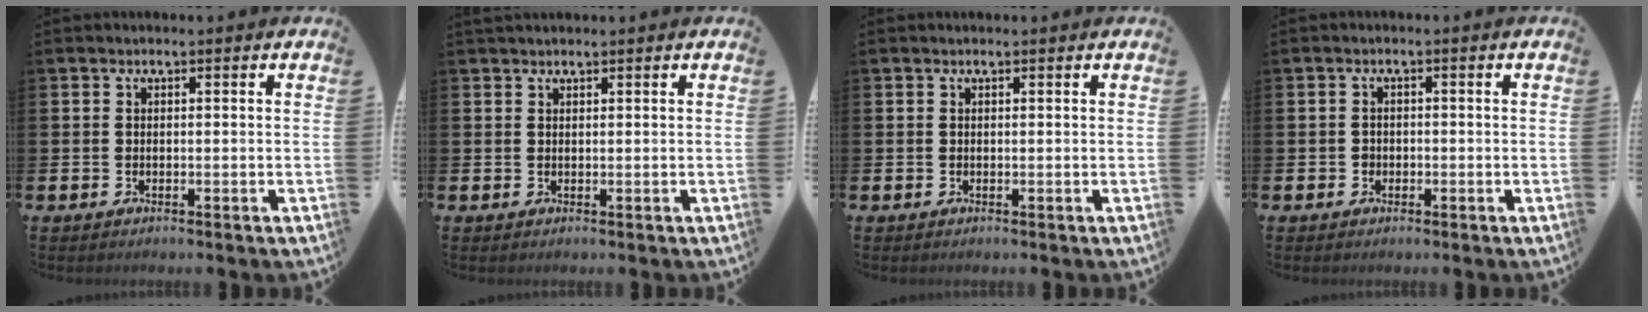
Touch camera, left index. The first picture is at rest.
{"total": 0.9, "force": [0.9, 0.1, 0.2], "torque": [0.001, 0.001, 0.016]}
{"total": 0.0}
{"total": 1.1, "force": [-0.4, 1.0, 0.2], "torque": [-0.002, 0.004, -0.012]}